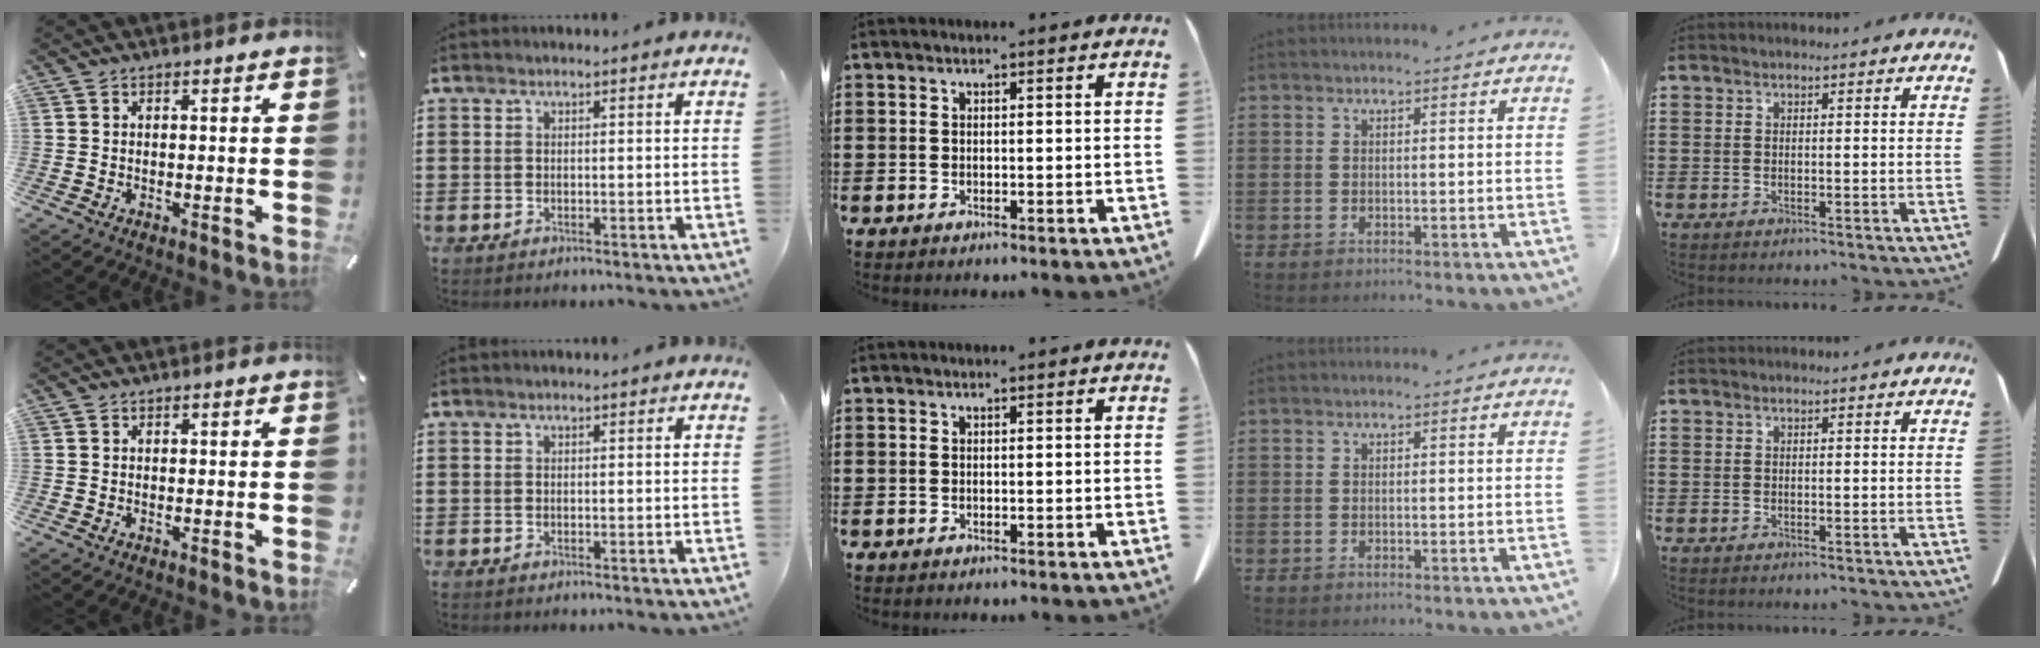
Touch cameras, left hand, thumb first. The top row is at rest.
{}